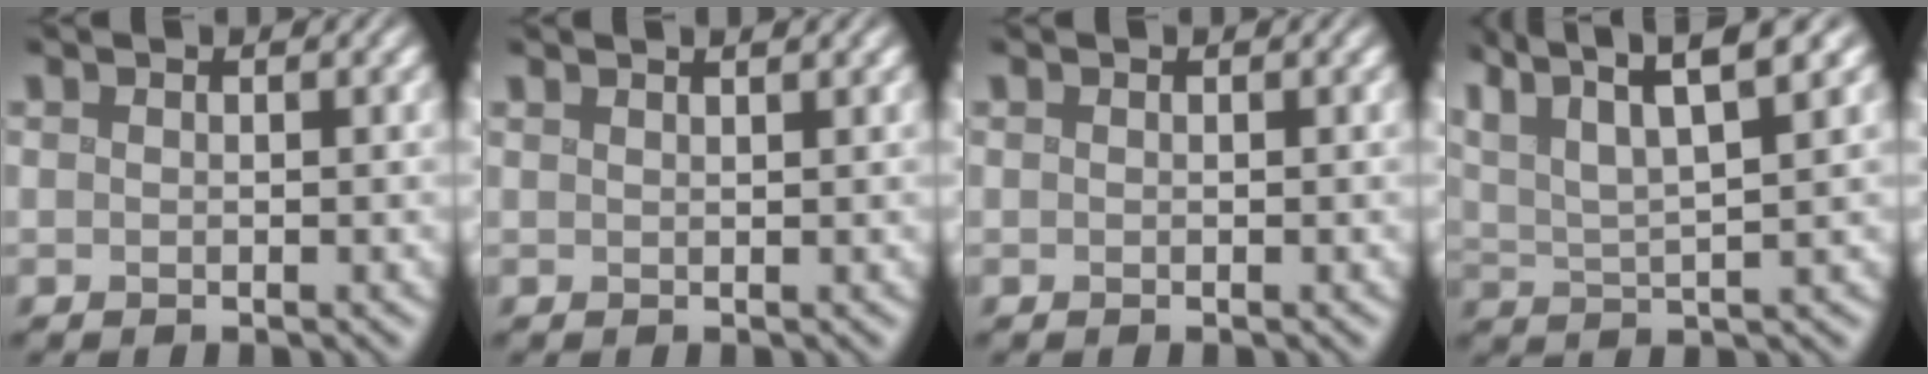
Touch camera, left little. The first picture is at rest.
{"total": 1.5, "force": [1.2, 0.5, 0.9], "torque": [0.007, 0.009, -0.004]}
{"total": 0.0}
{"total": 8.4, "force": [5.2, 2.1, 6.2], "torque": [-0.128, 0.017, 0.087]}